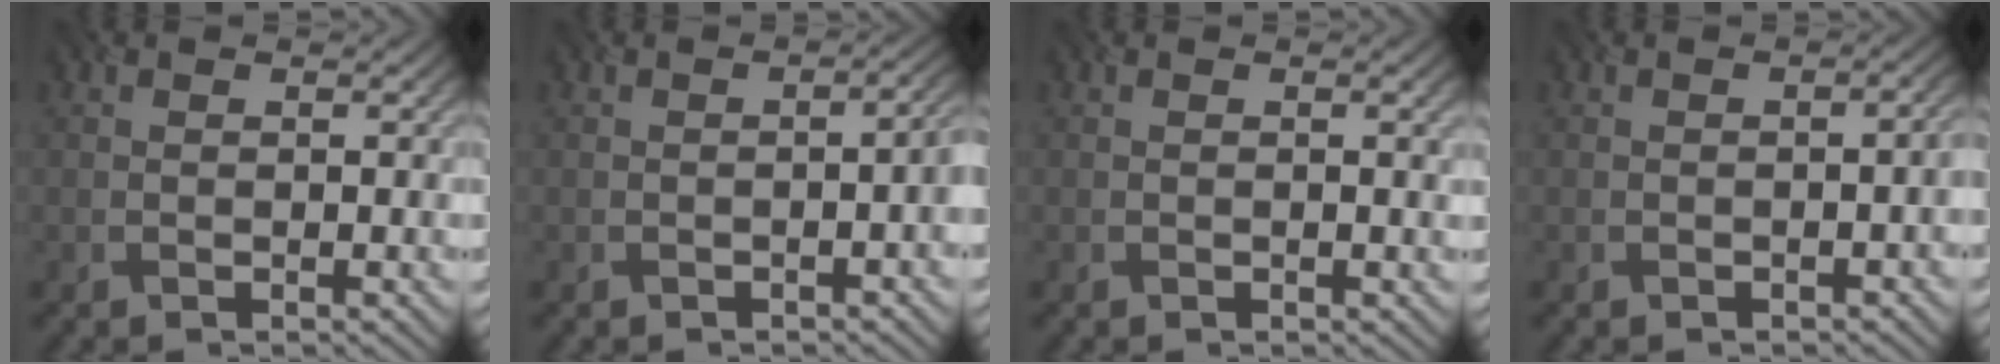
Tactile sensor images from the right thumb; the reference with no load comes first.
{"total": 2.3, "force": [-0.6, 0.7, 2.1], "torque": [-0.027, 0.006, -0.008]}
{"total": 1.3, "force": [0.1, 0.2, 1.2], "torque": [-0.018, 0.001, 0.001]}
{"total": 1.6, "force": [-0.6, 0.5, 1.4], "torque": [-0.018, 0.002, -0.007]}